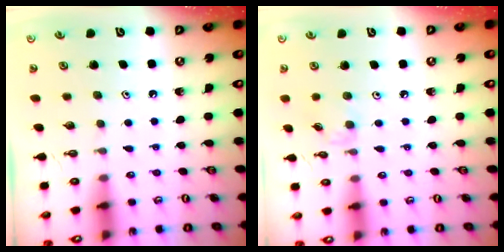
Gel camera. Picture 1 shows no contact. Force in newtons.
{"total": 2.5, "press": 2.4, "slide": 0.4}